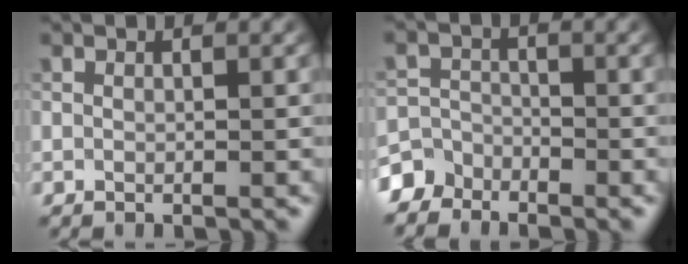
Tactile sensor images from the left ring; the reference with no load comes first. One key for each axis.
{"total": 4.3, "fx": -3.5, "fy": 2.4, "fz": 0.1, "tx": 0.016, "ty": -0.001, "tz": -0.066}